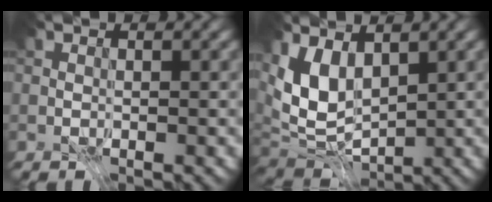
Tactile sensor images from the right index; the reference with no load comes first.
{"total": 6.7, "force": [0.9, 4.2, 5.2], "torque": [-0.104, -0.008, 0.009]}